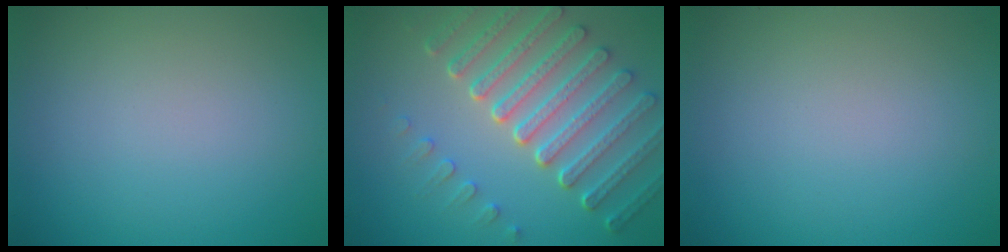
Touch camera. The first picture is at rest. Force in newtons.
{"total": 7.2, "press": 5.4, "slide": 4.8}
{"total": 0.0}